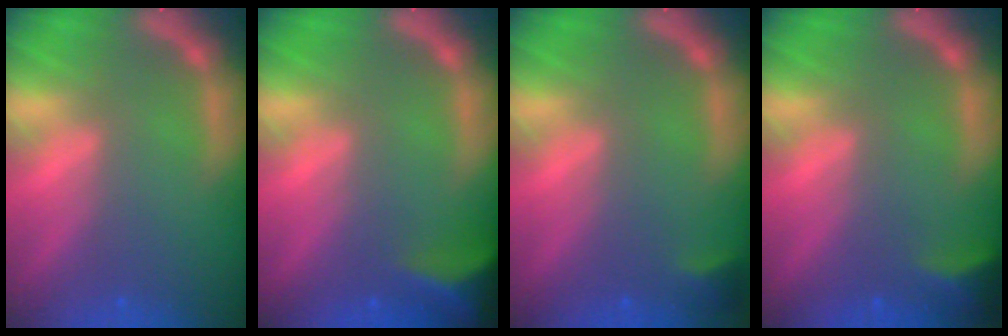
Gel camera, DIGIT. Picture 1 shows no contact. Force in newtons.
{"total": 6.0}
{"total": 1.4}
{"total": 2.9}